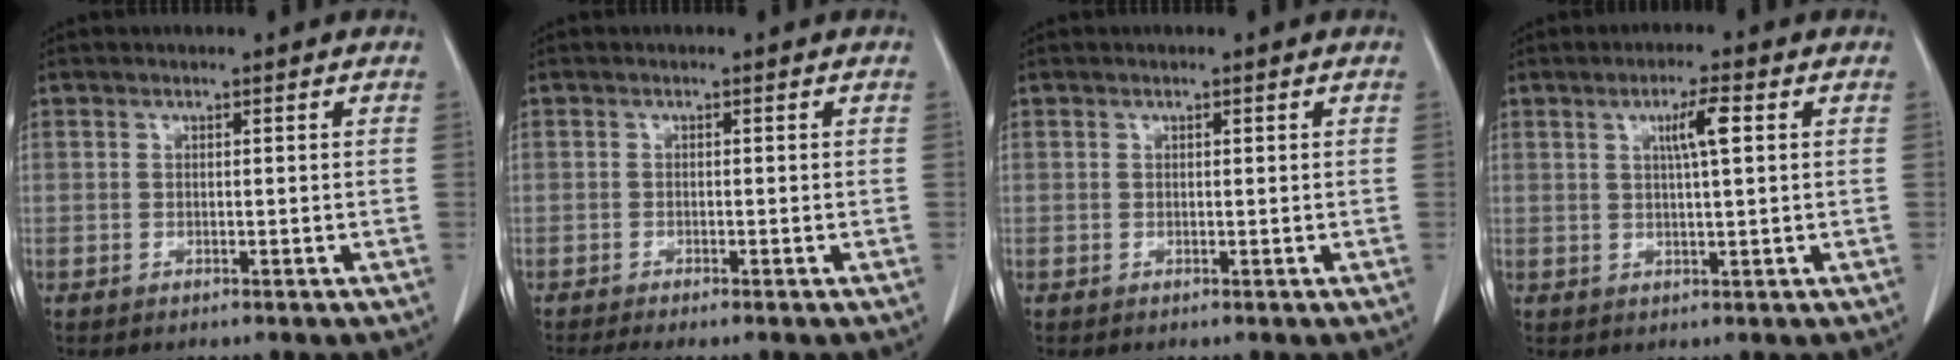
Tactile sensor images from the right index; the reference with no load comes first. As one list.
[{"total": 2.8, "force": [-2.3, 0.0, 1.6], "torque": [-0.029, -0.007, -0.039]}, {"total": 0.0}, {"total": 4.2, "force": [1.3, 0.1, 4.0], "torque": [-0.067, 0.002, 0.021]}]